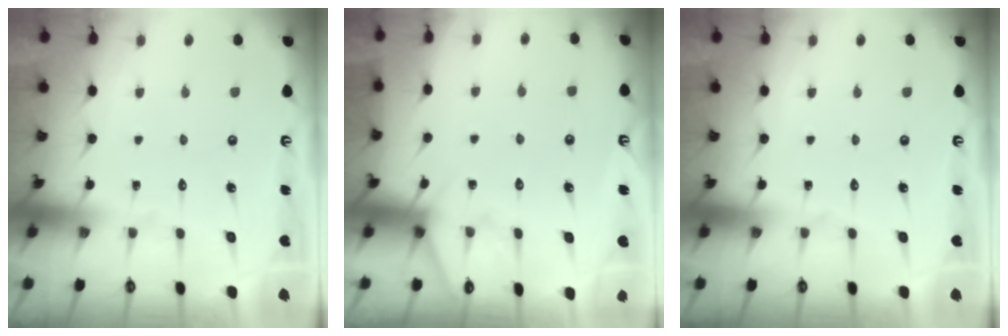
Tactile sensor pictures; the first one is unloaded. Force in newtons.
{"total": 5.6, "press": 5.6, "slide": 0.5}
{"total": 0.0}